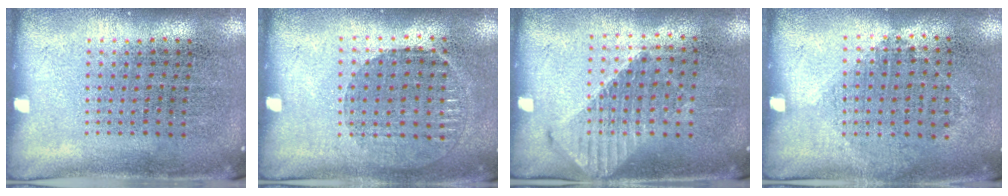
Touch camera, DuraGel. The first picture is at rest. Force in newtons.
{"total": 0.9, "press": 0.8, "slide": 0.4}
{"total": 1.2, "press": 1.1, "slide": 0.5}
{"total": 1.0, "press": 0.9, "slide": 0.4}